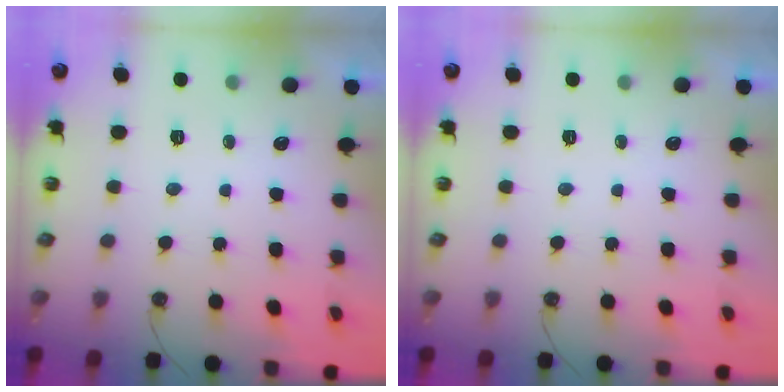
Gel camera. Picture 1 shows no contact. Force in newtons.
{"total": 0.0}